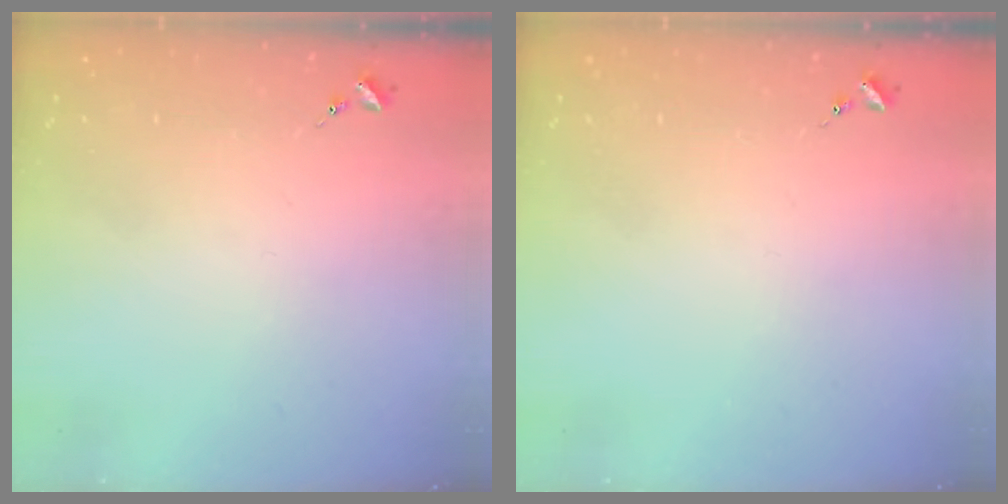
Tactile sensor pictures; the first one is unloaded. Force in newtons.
{"total": 0.0}